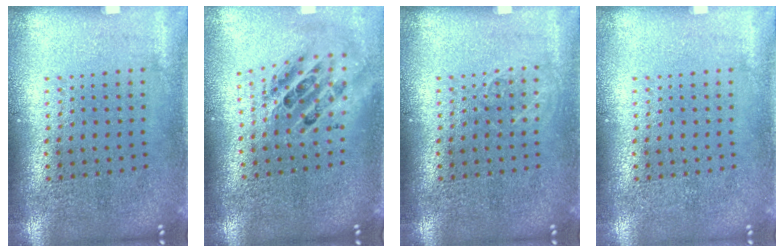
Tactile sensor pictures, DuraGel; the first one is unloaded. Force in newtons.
{"total": 2.0, "press": 1.6, "slide": 1.3}
{"total": 0.9, "press": 0.8, "slide": 0.2}
{"total": 0.0}